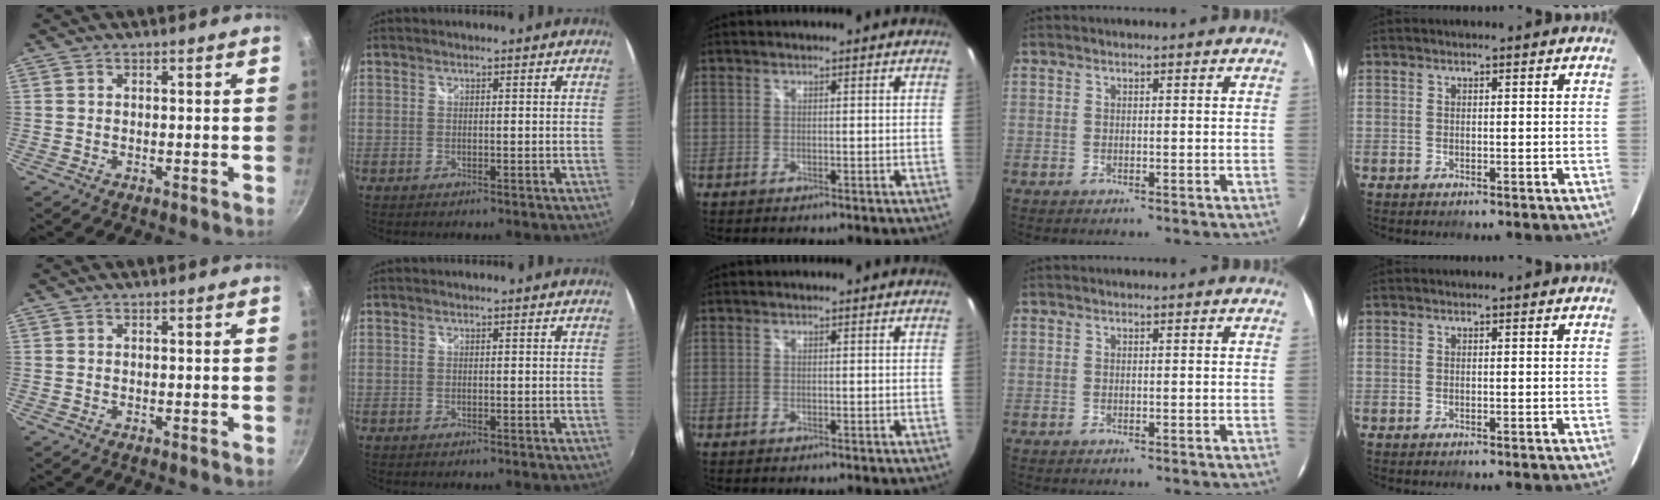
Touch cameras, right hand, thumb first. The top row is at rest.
{}